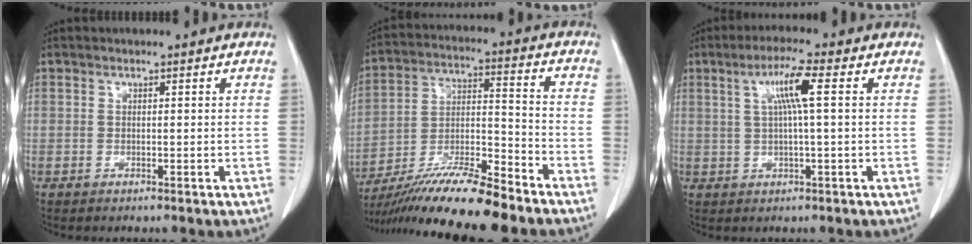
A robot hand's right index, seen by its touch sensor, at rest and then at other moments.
{"total": 15.6, "force": [-12.9, 0.2, 8.7], "torque": [-0.163, -0.010, -0.230]}
{"total": 5.8, "force": [1.5, -0.3, 5.6], "torque": [-0.104, 0.009, 0.029]}